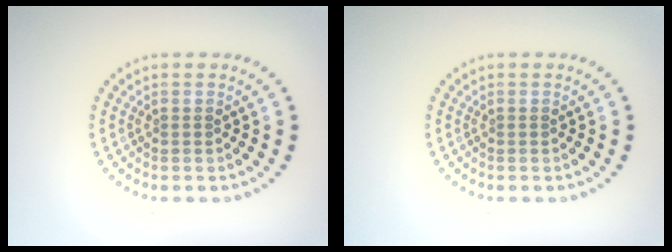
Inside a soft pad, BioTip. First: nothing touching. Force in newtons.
{"total": 0.0}